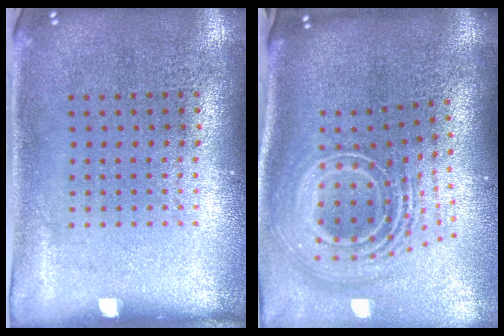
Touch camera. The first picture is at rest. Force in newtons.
{"total": 3.1, "press": 2.0, "slide": 2.3}